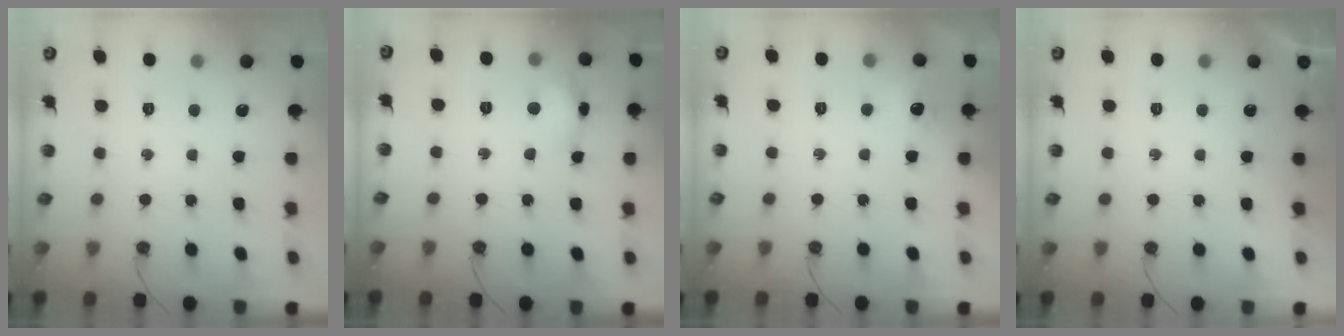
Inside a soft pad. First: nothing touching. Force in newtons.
{"total": 10.0, "press": 10.0, "slide": 0.7}
{"total": 5.4, "press": 5.3, "slide": 1.1}
{"total": 0.0}